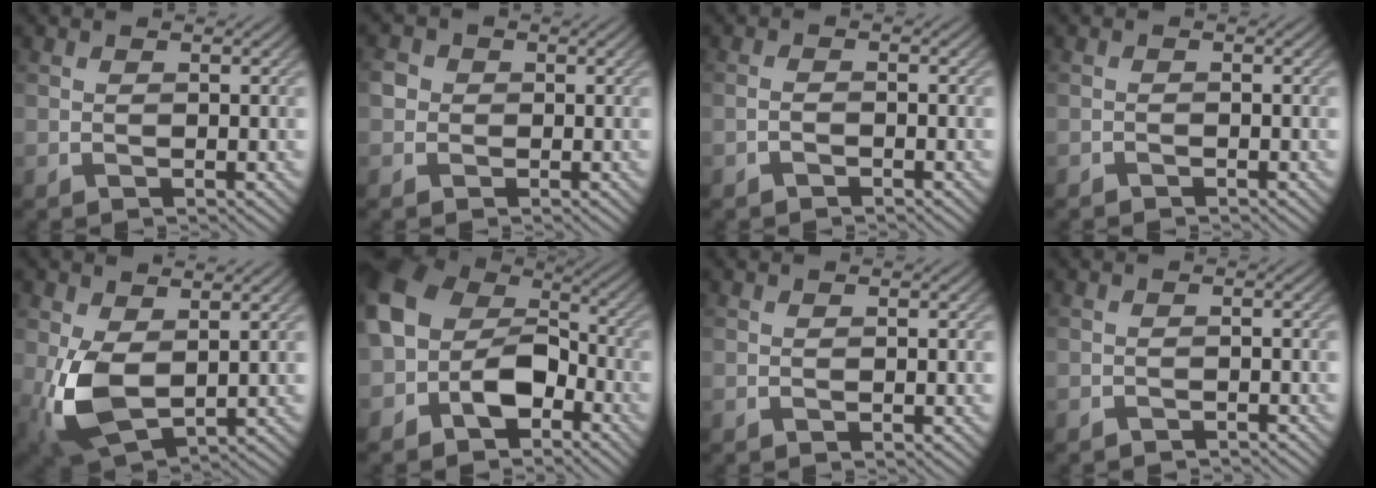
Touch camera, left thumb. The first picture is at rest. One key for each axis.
{"total": 2.3, "fx": -0.1, "fy": 2.3, "fz": 0.3, "tx": -0.001, "ty": 0.008, "tz": -0.020}
{"total": 0.8, "fx": -0.8, "fy": 0.1, "fz": 0.3, "tx": -0.009, "ty": 0.003, "tz": -0.021}
{"total": 0.7, "fx": -0.6, "fy": -0.1, "fz": -0.1, "tx": 0.002, "ty": 0.000, "tz": -0.017}
{"total": 8.3, "fx": 0.2, "fy": 5.0, "fz": 6.7, "tx": -0.169, "ty": -0.013, "tz": 0.004}
{"total": 9.3, "fx": -2.8, "fy": 6.8, "fz": 5.7, "tx": -0.112, "ty": 0.004, "tz": -0.071}
{"total": 0.0}
{"total": 1.1, "fx": -1.1, "fy": -0.1, "fz": 0.0, "tx": 0.004, "ty": 0.001, "tz": -0.022}